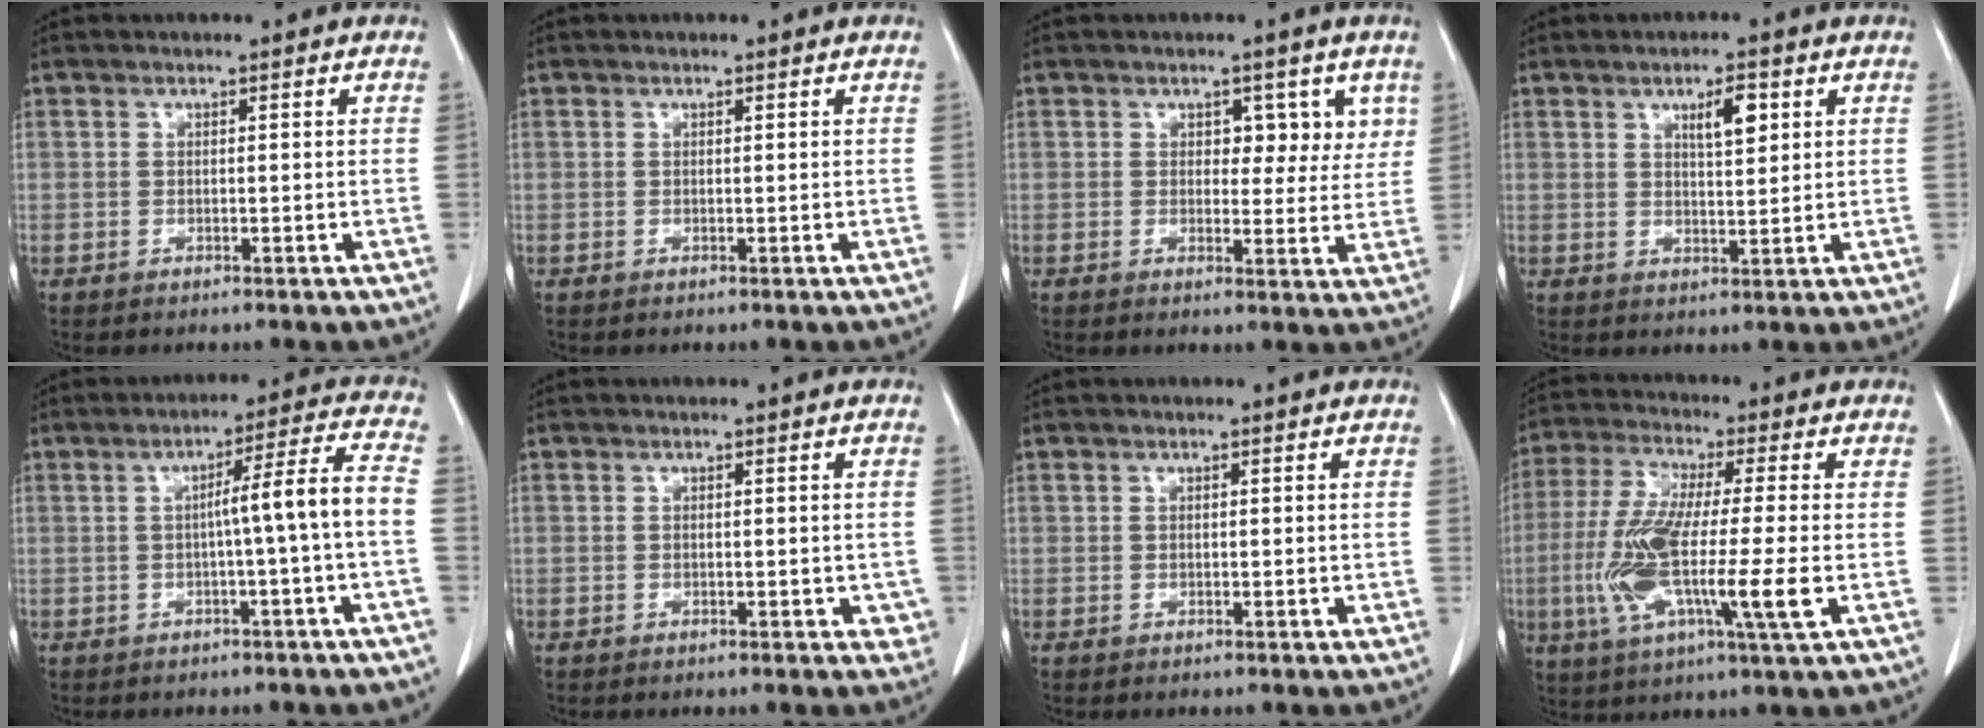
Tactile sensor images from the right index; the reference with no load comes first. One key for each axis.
{"total": 0.0}
{"total": 4.8, "fx": 2.2, "fy": 3.1, "fz": 2.9, "tx": -0.016, "ty": 0.006, "tz": 0.026}
{"total": 4.5, "fx": 2.0, "fy": 1.2, "fz": 3.8, "tx": -0.063, "ty": 0.000, "tz": 0.035}
{"total": 7.4, "fx": -1.2, "fy": -1.4, "fz": 7.2, "tx": -0.106, "ty": 0.018, "tz": -0.014}
{"total": 2.0, "fx": -0.4, "fy": 1.4, "fz": 1.4, "tx": 0.001, "ty": 0.005, "tz": -0.002}
{"total": 0.0}
{"total": 15.2, "fx": -2.5, "fy": 1.1, "fz": 15.0, "tx": -0.301, "ty": -0.019, "tz": -0.050}